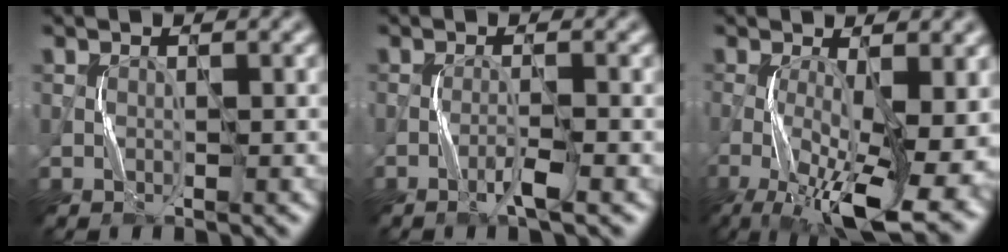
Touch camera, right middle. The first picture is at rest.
{"total": 1.5, "force": [-1.0, -0.1, 1.2], "torque": [-0.020, 0.008, -0.023]}
{"total": 12.4, "force": [-4.6, 3.7, 10.9], "torque": [-0.195, -0.011, -0.078]}